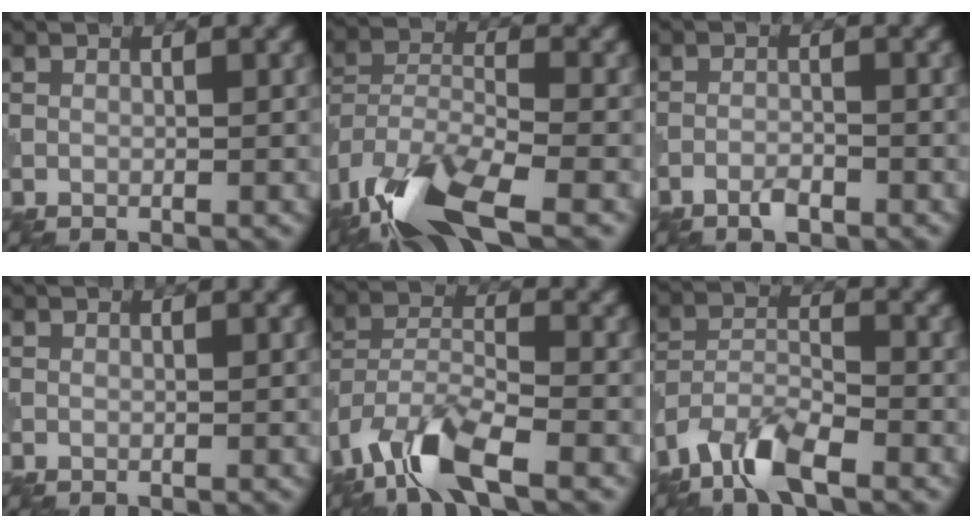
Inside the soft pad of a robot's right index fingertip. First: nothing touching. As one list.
[{"total": 12.8, "force": [-8.6, 4.3, 8.5], "torque": [-0.177, -0.020, -0.165]}, {"total": 1.7, "force": [-1.3, 0.4, 1.0], "torque": [-0.021, 0.000, -0.028]}, {"total": 0.0}, {"total": 8.9, "force": [-6.0, 2.9, 5.9], "torque": [-0.111, -0.004, -0.125]}, {"total": 6.2, "force": [-4.7, 1.8, 3.6], "torque": [-0.068, -0.003, -0.095]}]